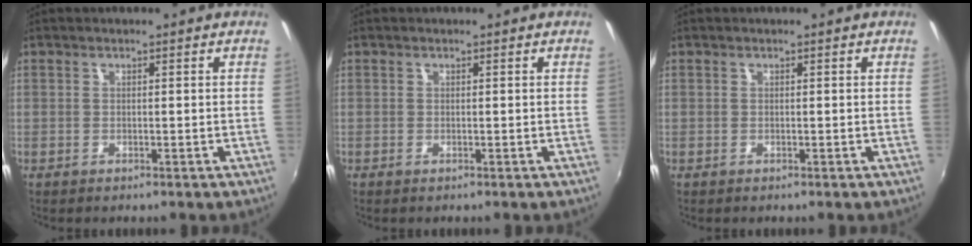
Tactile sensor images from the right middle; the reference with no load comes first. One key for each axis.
{"total": 0.0}
{"total": 0.0}